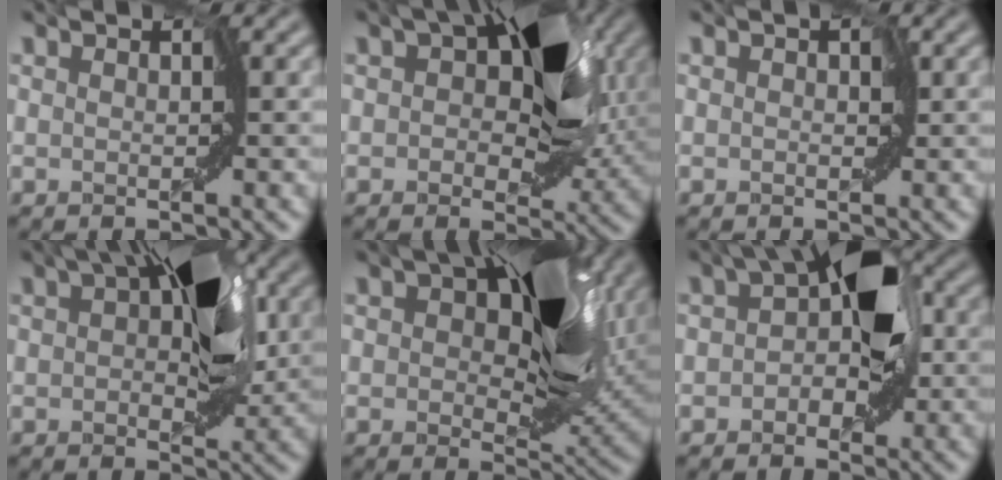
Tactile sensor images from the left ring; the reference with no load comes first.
{"total": 8.5, "force": [2.2, 4.7, 6.8], "torque": [-0.093, 0.013, 0.026]}
{"total": 0.7, "force": [0.3, 0.5, 0.3], "torque": [0.002, 0.004, -0.003]}
{"total": 7.3, "force": [1.9, 3.4, 6.1], "torque": [-0.084, 0.014, 0.027]}
{"total": 11.9, "force": [4.3, 5.7, 9.5], "torque": [-0.142, 0.005, 0.069]}
{"total": 5.5, "force": [0.3, 2.9, 4.7], "torque": [-0.056, 0.023, -0.003]}